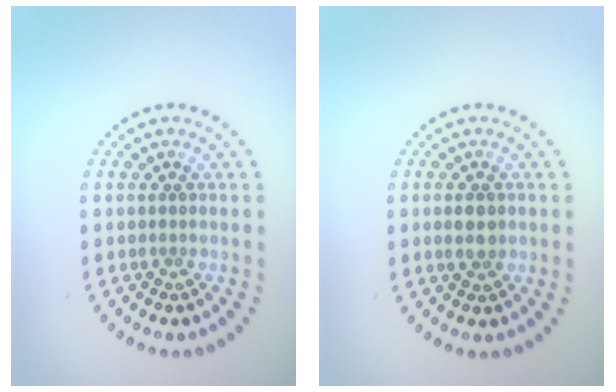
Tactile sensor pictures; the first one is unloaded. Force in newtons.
{"total": 2.0, "press": 2.0, "slide": 0.1}